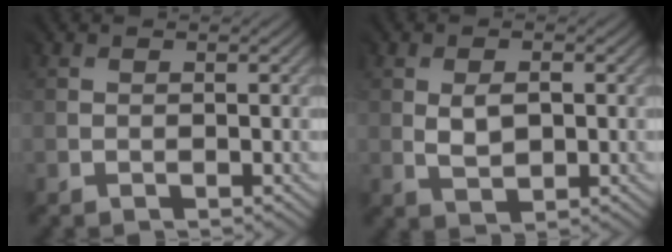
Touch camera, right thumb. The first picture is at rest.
{"total": 2.2, "force": [0.6, 1.5, 1.5], "torque": [-0.029, -0.002, 0.017]}